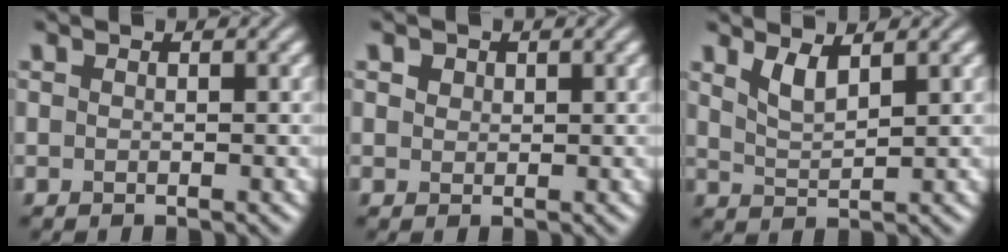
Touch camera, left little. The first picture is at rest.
{"total": 2.0, "force": [1.2, 1.4, 0.8], "torque": [-0.020, 0.007, 0.015]}
{"total": 2.4, "force": [1.6, 0.7, 1.6], "torque": [-0.036, -0.008, 0.036]}